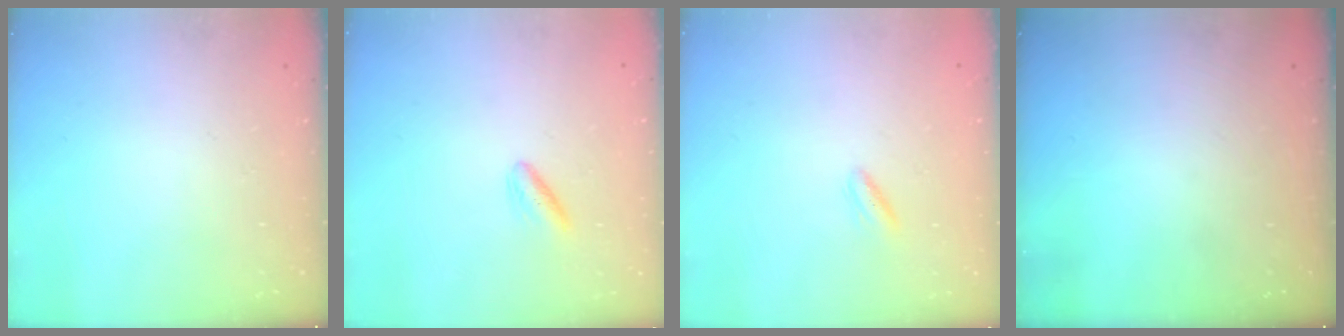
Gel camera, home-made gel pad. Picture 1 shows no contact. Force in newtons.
{"total": 2.8, "press": 2.5, "slide": 1.3}
{"total": 3.0, "press": 2.8, "slide": 1.0}
{"total": 0.0}